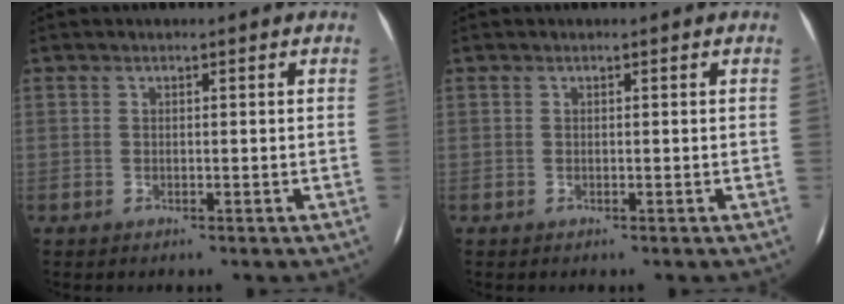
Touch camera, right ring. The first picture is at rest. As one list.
[{"total": 0.0}]